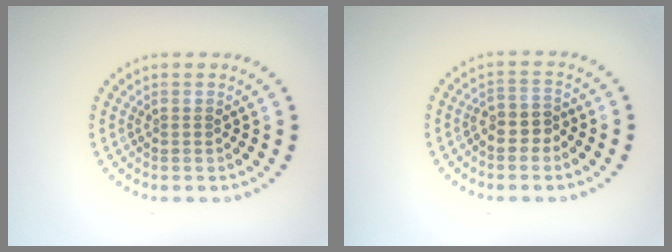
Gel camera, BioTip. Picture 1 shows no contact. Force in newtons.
{"total": 2.3, "press": 2.1, "slide": 0.9}